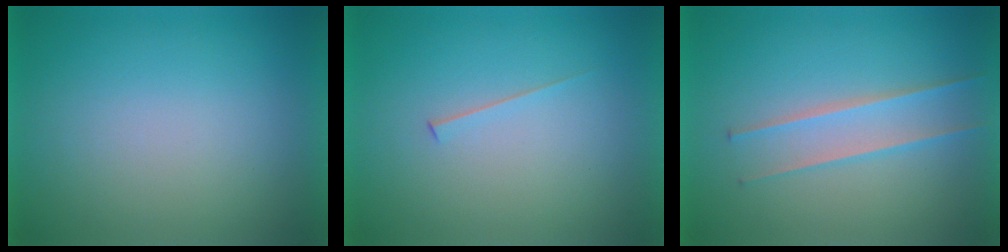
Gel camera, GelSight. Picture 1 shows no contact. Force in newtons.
{"total": 1.5}
{"total": 2.4}